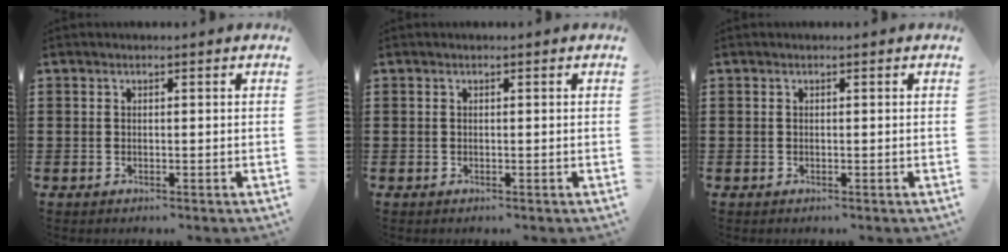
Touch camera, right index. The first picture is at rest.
{"total": 0.0}
{"total": 0.0}